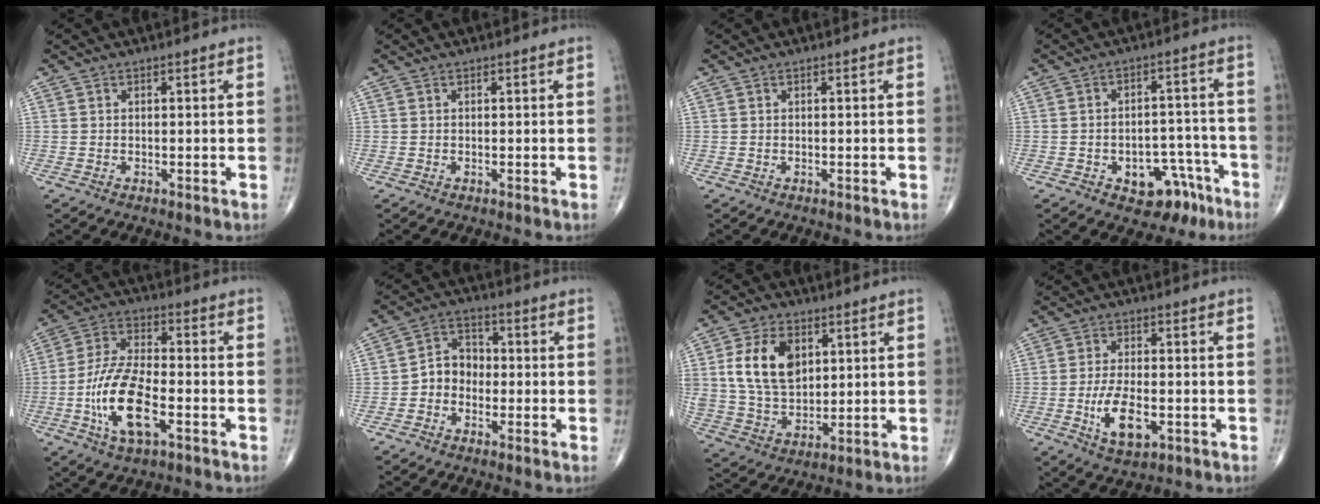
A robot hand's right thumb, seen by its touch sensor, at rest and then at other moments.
{"total": 0.0}
{"total": 0.0}
{"total": 10.1, "force": [-5.5, 6.2, 5.7], "torque": [-0.039, 0.051, -0.067]}
{"total": 14.1, "force": [-4.6, 5.9, 11.9], "torque": [-0.237, 0.020, -0.087]}
{"total": 6.1, "force": [-1.6, 5.0, 3.1], "torque": [-0.026, 0.031, -0.043]}
{"total": 13.4, "force": [3.9, 8.9, 9.3], "torque": [-0.151, -0.011, 0.081]}
{"total": 8.3, "force": [-2.4, 3.9, 6.9], "torque": [-0.123, 0.001, -0.037]}